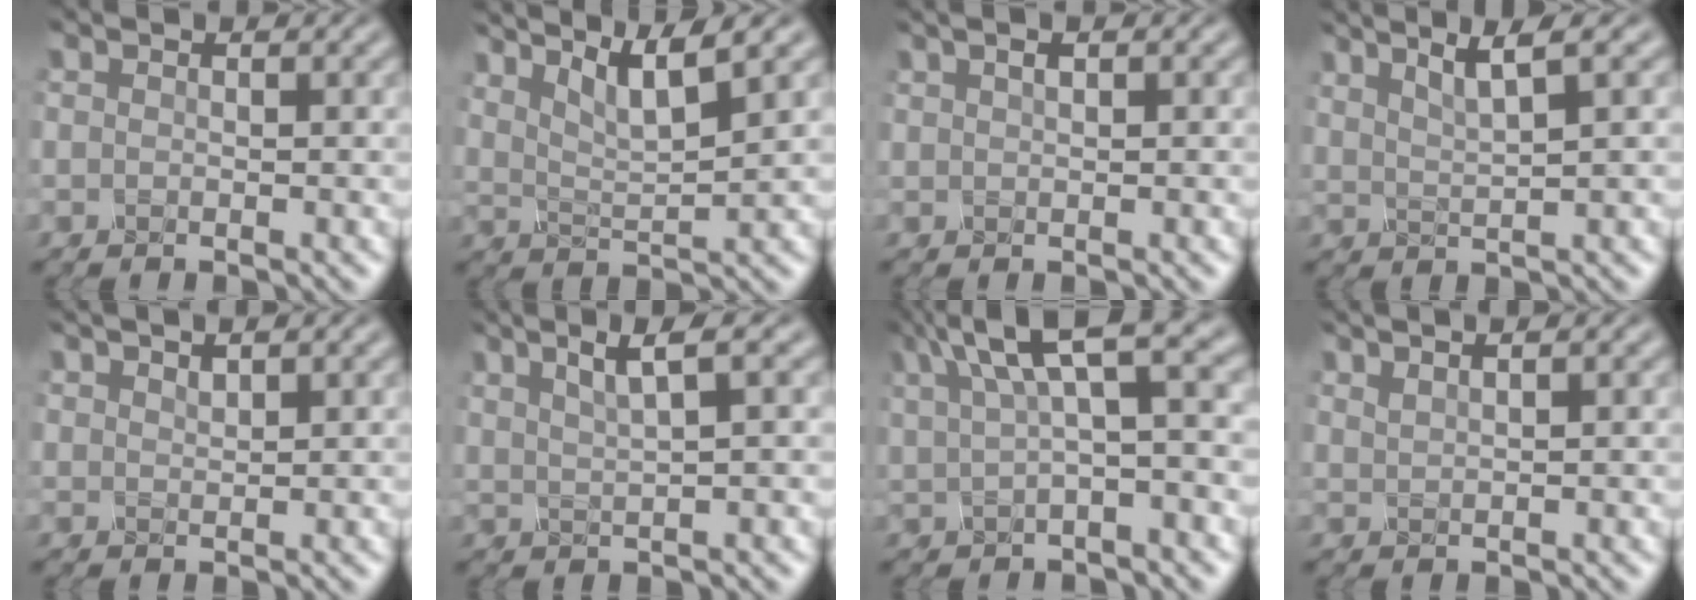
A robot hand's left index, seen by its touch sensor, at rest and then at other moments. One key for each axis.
{"total": 4.9, "fx": 3.3, "fy": 1.0, "fz": 3.5, "tx": -0.065, "ty": 0.006, "tz": 0.058}
{"total": 1.1, "fx": 0.4, "fy": 0.4, "fz": 0.9, "tx": -0.017, "ty": 0.002, "tz": 0.011}
{"total": 3.0, "fx": 1.9, "fy": 0.4, "fz": 2.2, "tx": -0.036, "ty": 0.008, "tz": 0.038}
{"total": 1.1, "fx": 0.9, "fy": 0.3, "fz": 0.5, "tx": -0.009, "ty": 0.004, "tz": 0.021}
{"total": 3.1, "fx": 1.4, "fy": 0.5, "fz": 2.6, "tx": -0.045, "ty": 0.009, "tz": 0.031}
{"total": 6.6, "fx": 2.7, "fy": 1.9, "fz": 5.7, "tx": -0.099, "ty": 0.024, "tz": 0.051}
{"total": 1.3, "fx": 1.0, "fy": 0.4, "fz": 0.8, "tx": -0.006, "ty": 0.005, "tz": 0.017}